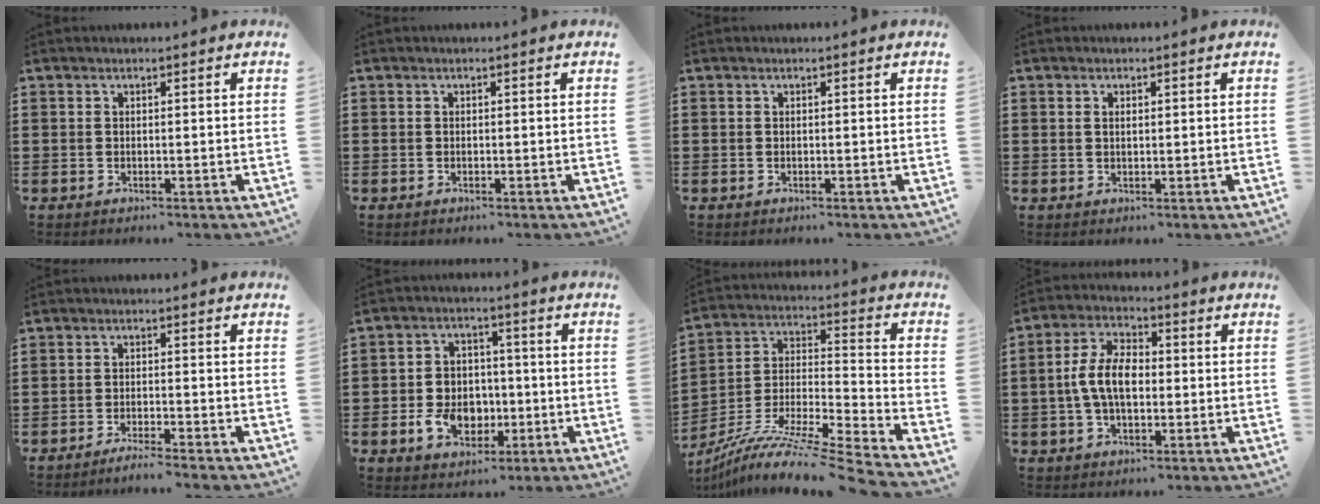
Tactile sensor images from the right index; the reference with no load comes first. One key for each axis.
{"total": 0.0}
{"total": 0.0}
{"total": 1.0, "fx": 0.3, "fy": 0.5, "fz": 0.8, "tx": -0.017, "ty": 0.005, "tz": 0.004}
{"total": 2.3, "fx": -2.1, "fy": -0.4, "fz": 0.7, "tx": -0.012, "ty": 0.001, "tz": -0.040}
{"total": 7.9, "fx": -2.2, "fy": 6.0, "fz": 4.6, "tx": -0.106, "ty": 0.015, "tz": -0.040}
{"total": 10.4, "fx": -8.9, "fy": 0.0, "fz": 5.5, "tx": -0.098, "ty": 0.000, "tz": -0.178}
{"total": 7.5, "fx": -0.6, "fy": 4.1, "fz": 6.2, "tx": -0.142, "ty": 0.004, "tz": -0.017}